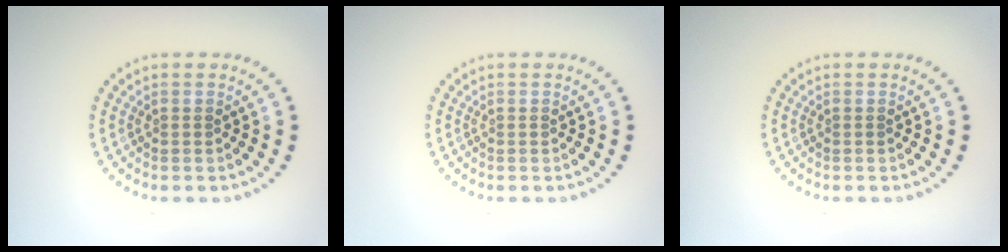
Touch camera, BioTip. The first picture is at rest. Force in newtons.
{"total": 0.0}
{"total": 0.0}